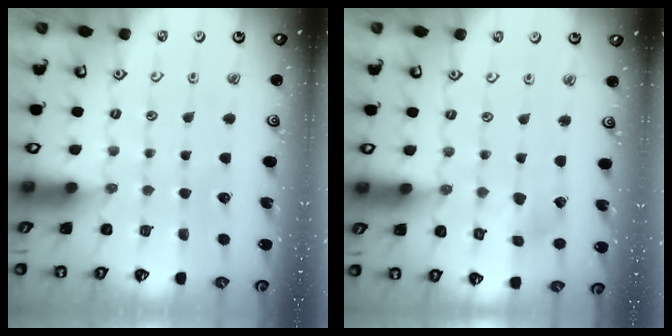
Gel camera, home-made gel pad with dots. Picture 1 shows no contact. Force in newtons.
{"total": 1.7, "press": 1.7, "slide": 0.2}